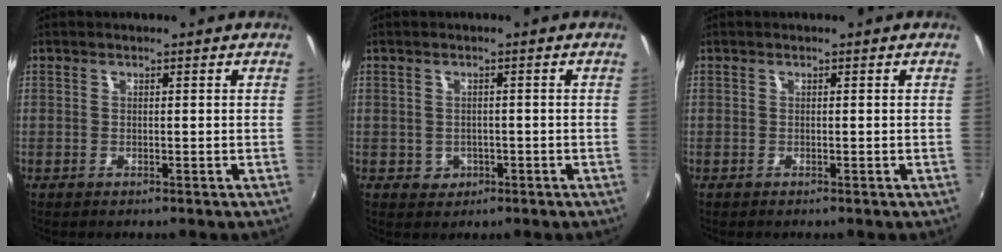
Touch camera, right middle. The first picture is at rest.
{"total": 2.6, "force": [-0.6, 2.5, 0.7], "torque": [-0.016, -0.001, -0.005]}
{"total": 0.0}